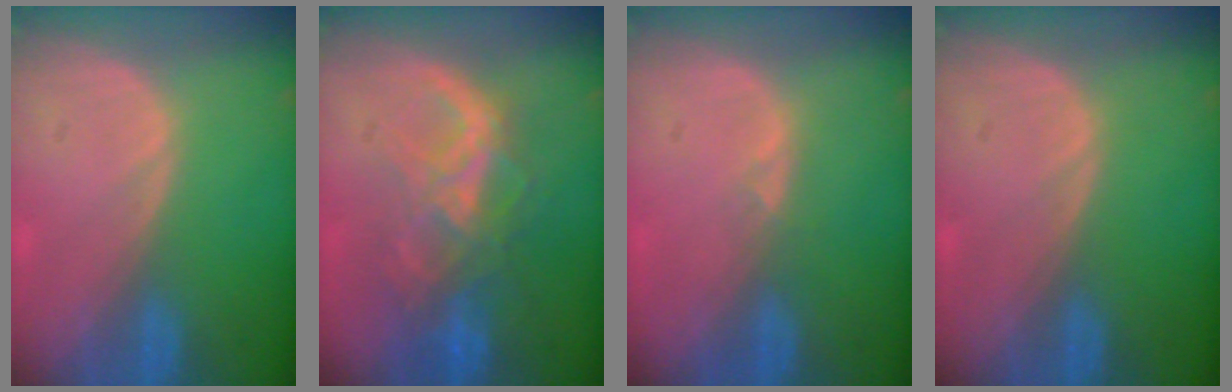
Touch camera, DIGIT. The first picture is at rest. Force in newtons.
{"total": 8.9, "press": 7.6, "slide": 4.7}
{"total": 0.7, "press": 0.6, "slide": 0.3}
{"total": 0.0}